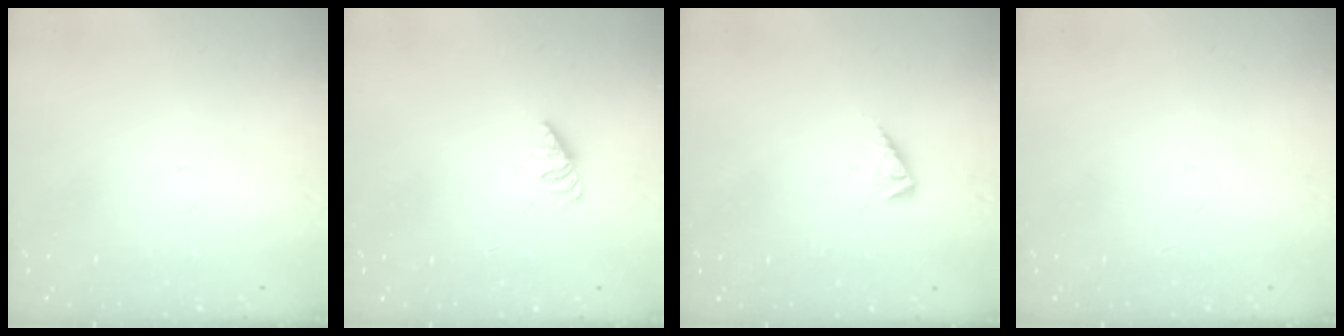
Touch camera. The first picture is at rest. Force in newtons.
{"total": 1.2, "press": 1.1, "slide": 0.3}
{"total": 2.9, "press": 2.9, "slide": 0.5}
{"total": 0.0}